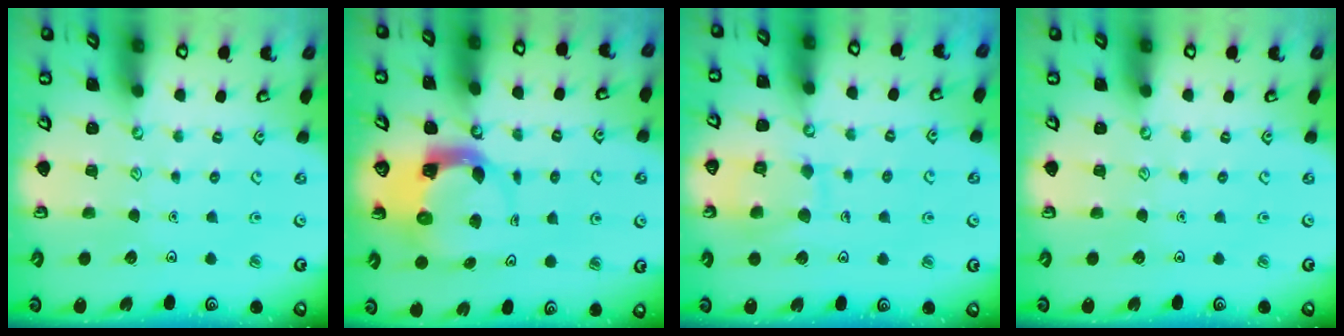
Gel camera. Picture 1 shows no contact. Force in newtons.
{"total": 4.3, "press": 4.3, "slide": 0.5}
{"total": 10.3, "press": 10.2, "slide": 0.9}
{"total": 0.0}